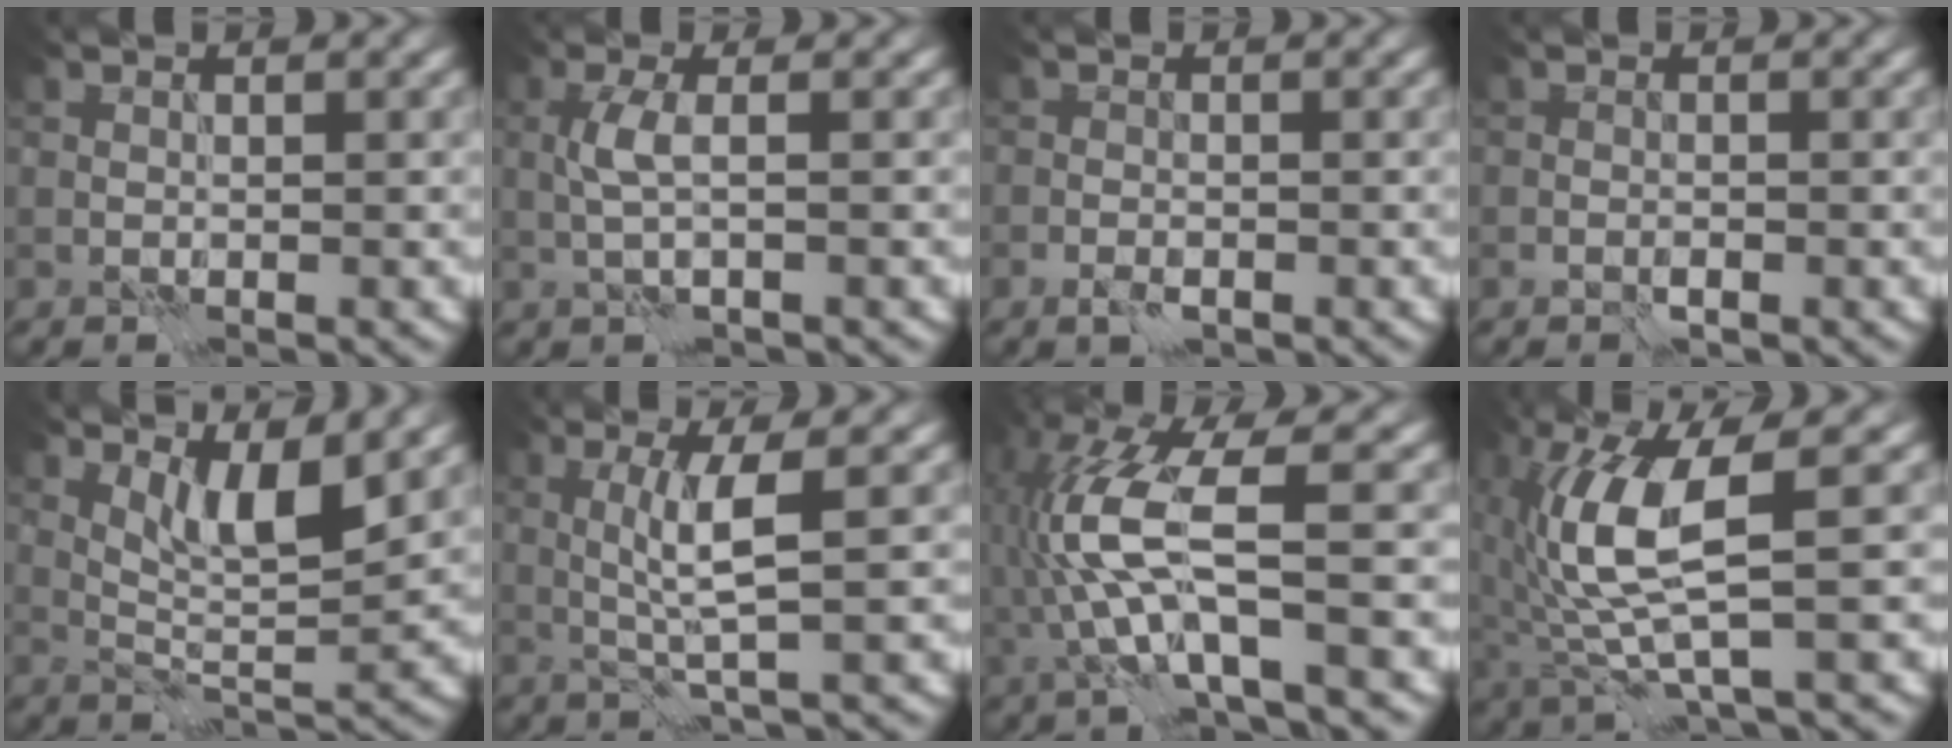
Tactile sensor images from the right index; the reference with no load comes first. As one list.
[{"total": 2.2, "force": [0.2, 0.5, 2.2], "torque": [-0.049, 0.004, 0.003]}, {"total": 1.6, "force": [-0.9, 0.9, 0.9], "torque": [-0.019, -0.001, -0.018]}, {"total": 1.1, "force": [-0.5, 0.7, 0.7], "torque": [-0.014, 0.000, -0.011]}, {"total": 4.6, "force": [2.3, 1.1, 3.8], "torque": [-0.074, -0.013, 0.043]}, {"total": 3.5, "force": [0.3, -0.1, 3.5], "torque": [-0.074, -0.001, 0.011]}, {"total": 8.7, "force": [-0.8, 2.4, 8.4], "torque": [-0.194, 0.013, -0.019]}, {"total": 7.5, "force": [0.9, 2.0, 7.2], "torque": [-0.167, 0.000, 0.021]}]